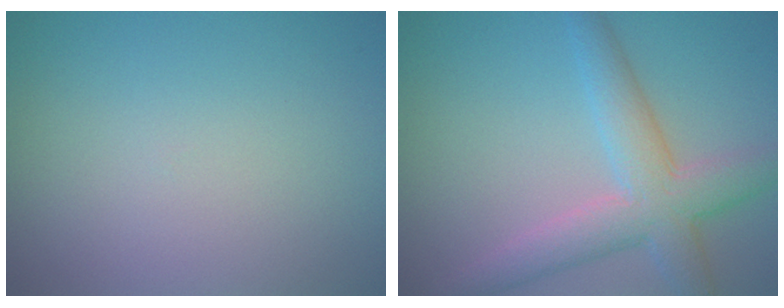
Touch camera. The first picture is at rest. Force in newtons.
{"total": 5.4, "press": 5.4, "slide": 0.1}